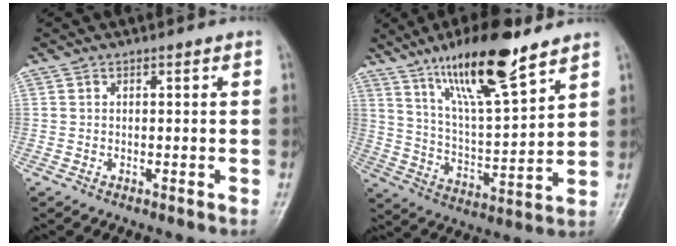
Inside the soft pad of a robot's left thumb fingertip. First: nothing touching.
{"total": 17.1, "force": [11.6, 3.6, 12.0], "torque": [-0.193, -0.062, 0.214]}